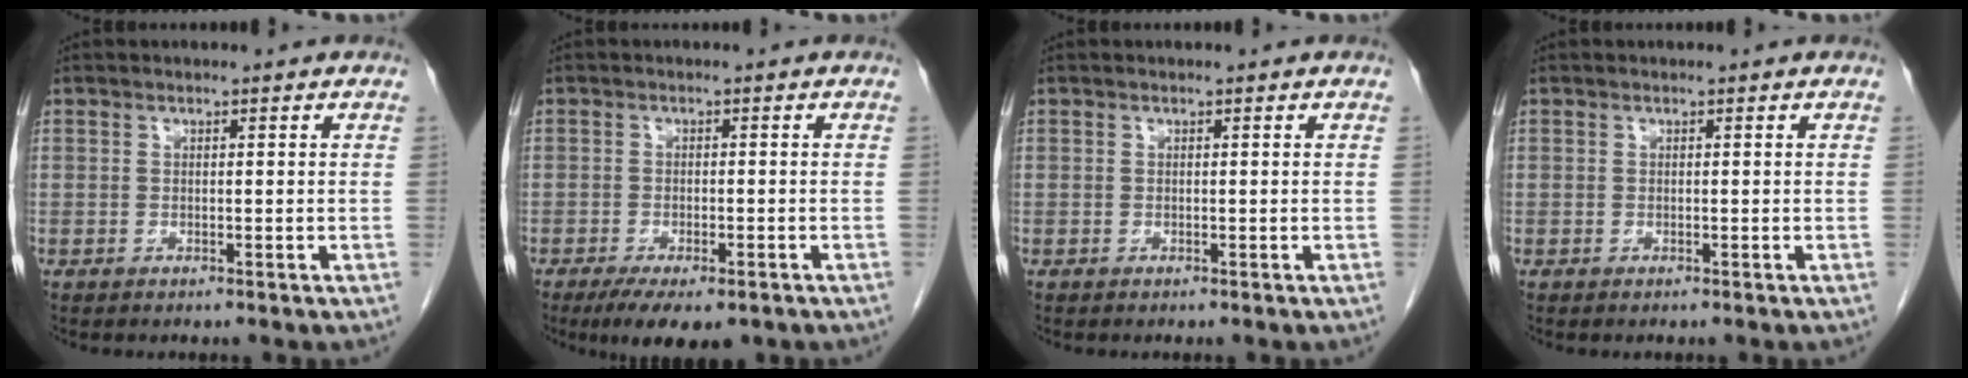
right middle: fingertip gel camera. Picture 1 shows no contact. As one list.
[{"total": 7.6, "force": [-5.2, 2.5, 5.0], "torque": [-0.073, -0.015, -0.076]}, {"total": 0.0}, {"total": 0.0}]